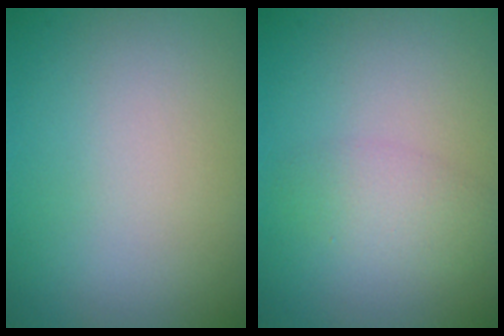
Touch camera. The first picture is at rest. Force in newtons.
{"total": 2.4, "press": 2.4, "slide": 0.1}